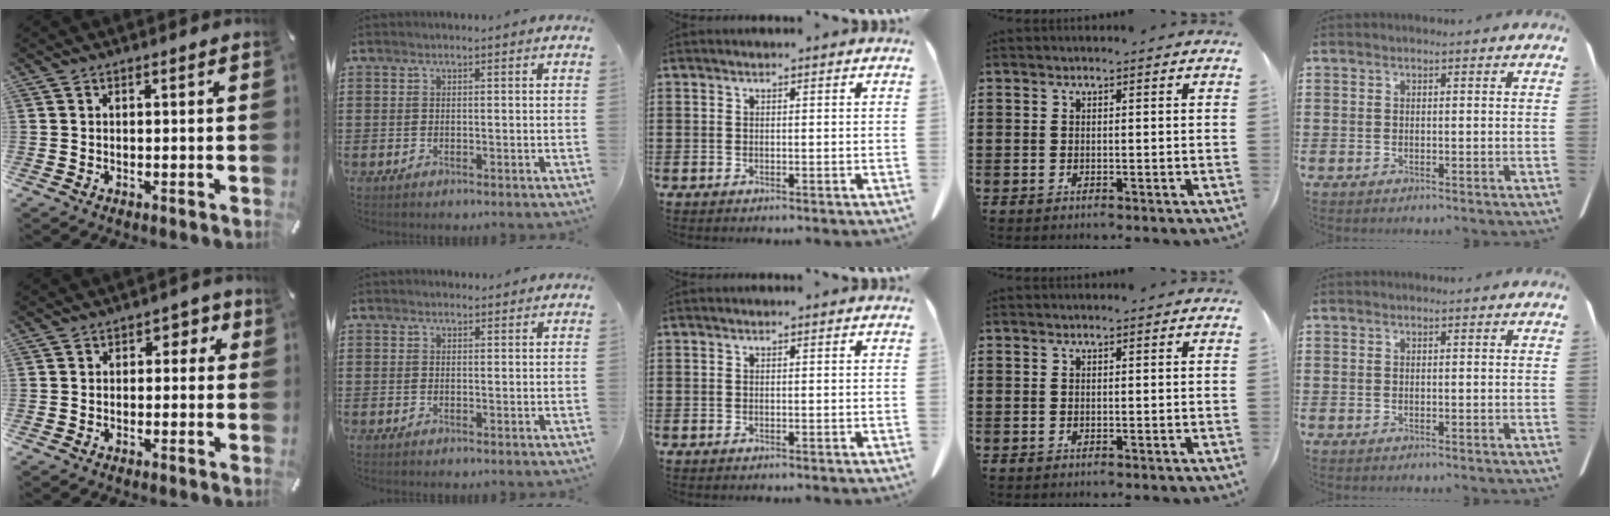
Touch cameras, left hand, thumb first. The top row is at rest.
{"thumb": {"total": 3.0, "force": [-0.7, 2.4, 1.7], "torque": [-0.018, 0.010, -0.021]}, "index": {"total": 0.9, "force": [0.8, 0.4, 0.1], "torque": [-0.004, 0.003, 0.016]}}